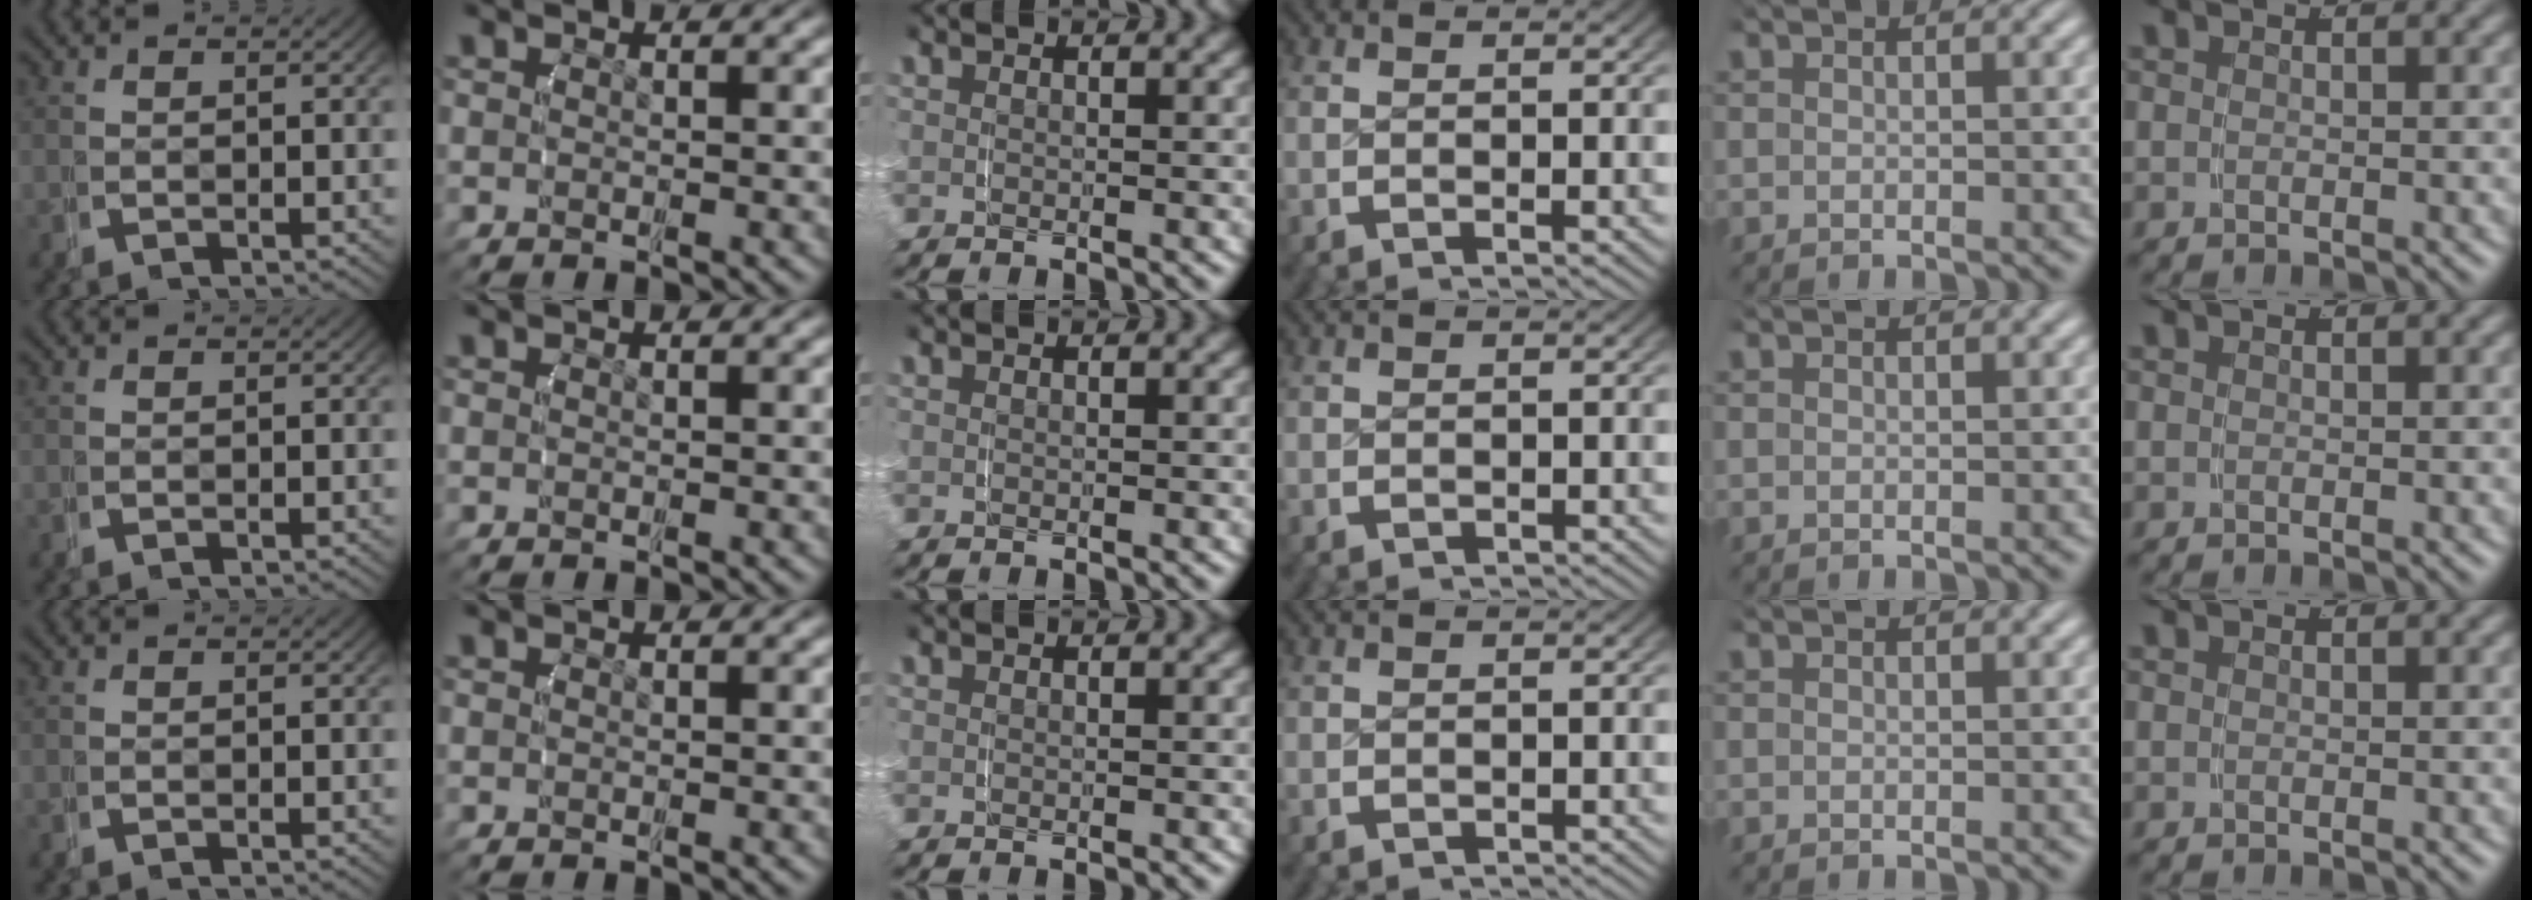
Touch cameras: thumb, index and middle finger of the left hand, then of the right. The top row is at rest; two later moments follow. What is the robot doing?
{"motion": "grasp_and_lifting", "object": "router"}